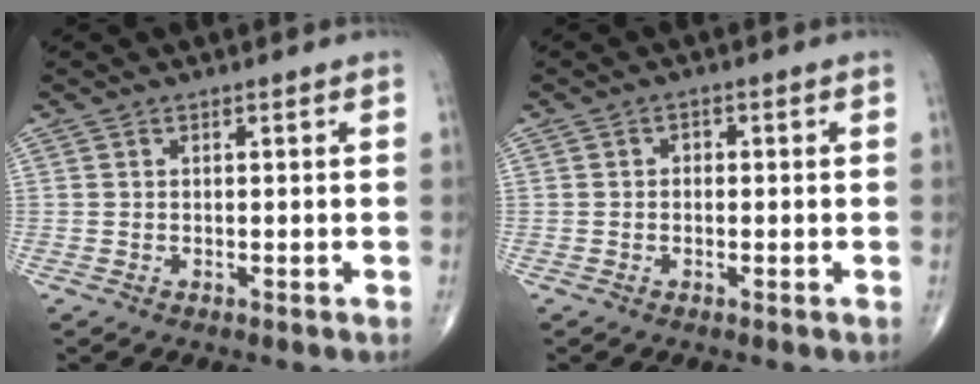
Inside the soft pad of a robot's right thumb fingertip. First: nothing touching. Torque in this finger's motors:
{"motor_torque": [0.00, -0.15, 0.04, -0.21, 0.06]}